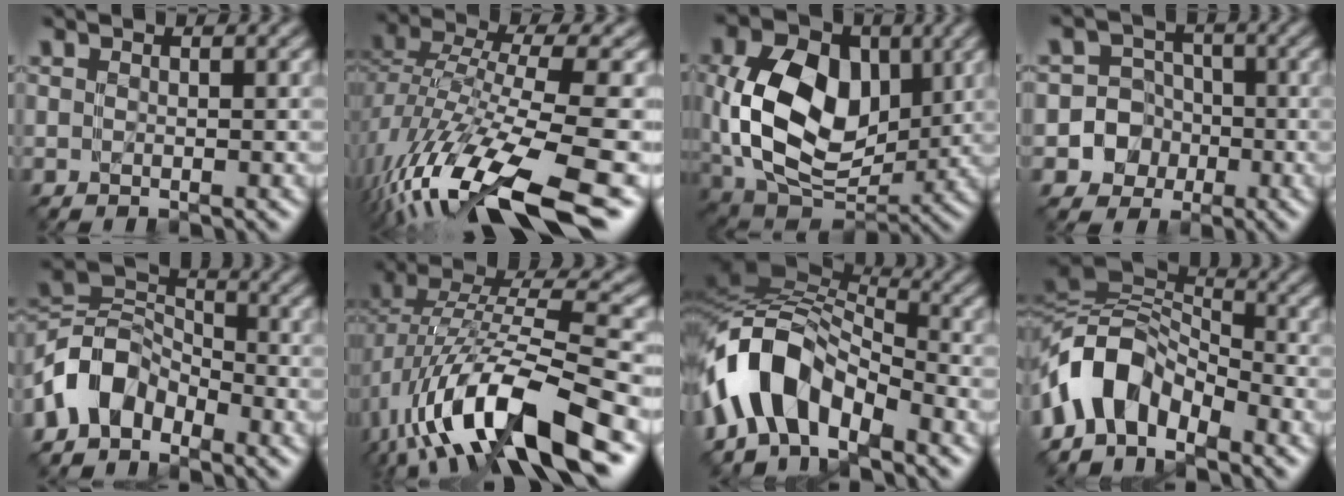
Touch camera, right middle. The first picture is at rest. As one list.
[{"total": 13.1, "force": [-7.6, 3.7, 10.0], "torque": [-0.213, 0.000, -0.116]}, {"total": 11.9, "force": [1.3, 8.4, 8.4], "torque": [-0.175, -0.004, 0.036]}, {"total": 4.7, "force": [-1.6, 4.4, 0.2], "torque": [0.012, 0.011, -0.037]}, {"total": 5.3, "force": [-3.5, 3.3, 2.2], "torque": [-0.045, 0.009, -0.075]}, {"total": 13.0, "force": [-4.6, 4.8, 11.2], "torque": [-0.218, 0.004, -0.076]}, {"total": 8.4, "force": [-4.4, 4.5, 5.6], "torque": [-0.099, 0.017, -0.086]}, {"total": 7.2, "force": [-4.1, 4.1, 4.3], "torque": [-0.075, 0.014, -0.083]}]